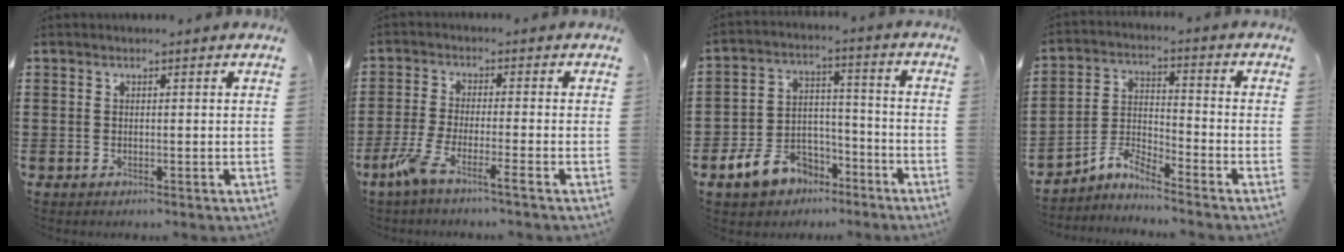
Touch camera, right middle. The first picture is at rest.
{"total": 5.1, "force": [-3.8, -0.4, 3.3], "torque": [-0.090, -0.022, -0.079]}
{"total": 7.9, "force": [-6.0, 4.8, 2.2], "torque": [-0.062, 0.031, -0.119]}
{"total": 4.9, "force": [-4.6, 0.7, 1.7], "torque": [-0.047, -0.001, -0.097]}